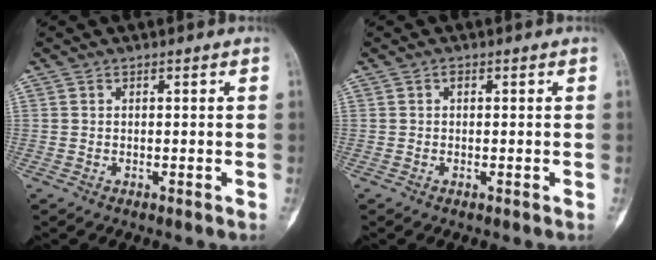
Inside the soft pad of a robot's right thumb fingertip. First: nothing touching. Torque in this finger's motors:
{"motor_torque": [-0.12, 0.39, 0.01, 0.12, -0.01]}